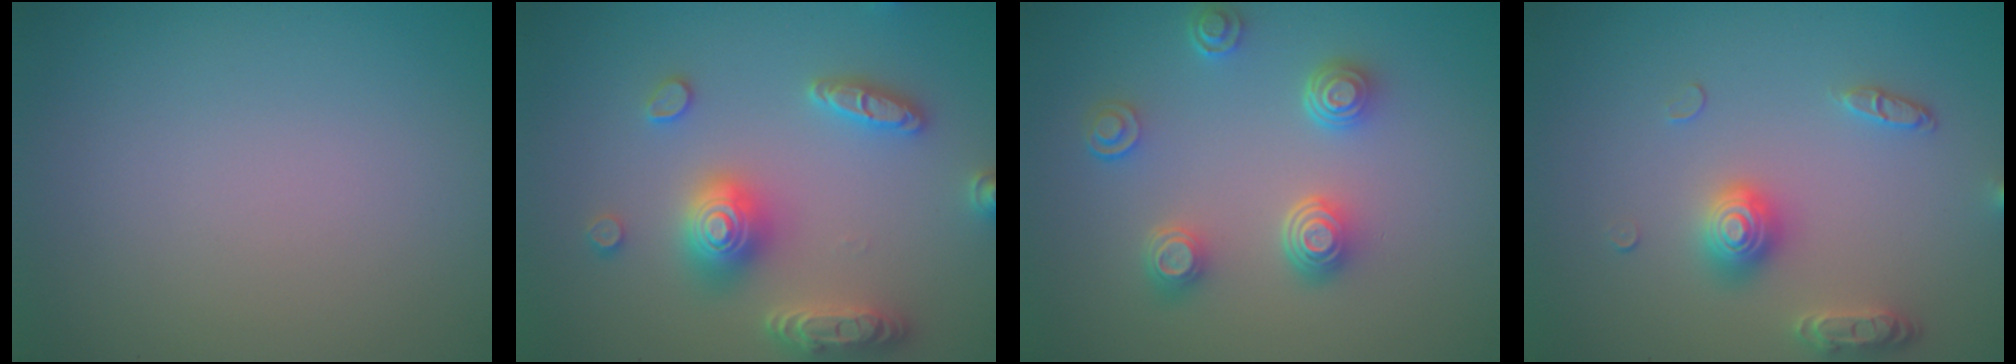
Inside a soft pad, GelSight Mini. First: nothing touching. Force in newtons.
{"total": 5.4, "press": 5.3, "slide": 0.9}
{"total": 4.1, "press": 3.2, "slide": 2.6}
{"total": 3.2, "press": 3.0, "slide": 1.2}